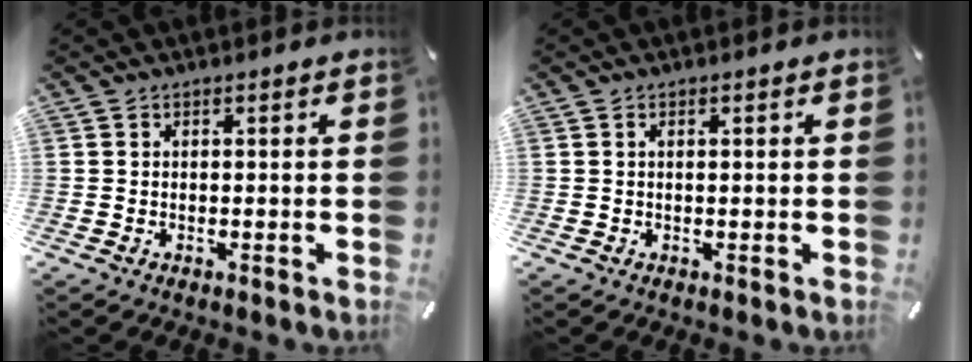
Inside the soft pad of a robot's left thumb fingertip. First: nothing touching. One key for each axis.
{"total": 1.0, "fx": 0.2, "fy": 0.2, "fz": 1.0, "tx": -0.019, "ty": 0.000, "tz": 0.003}